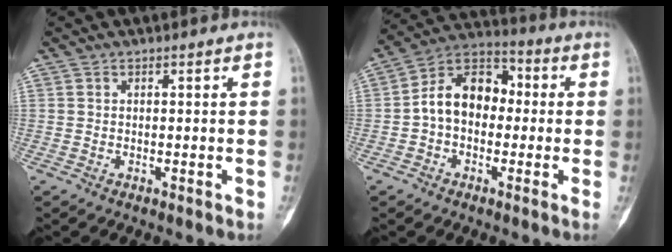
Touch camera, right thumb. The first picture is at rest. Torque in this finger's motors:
{"motor_torque": [0.68, 0.67, 0.64, -0.53, 0.09]}